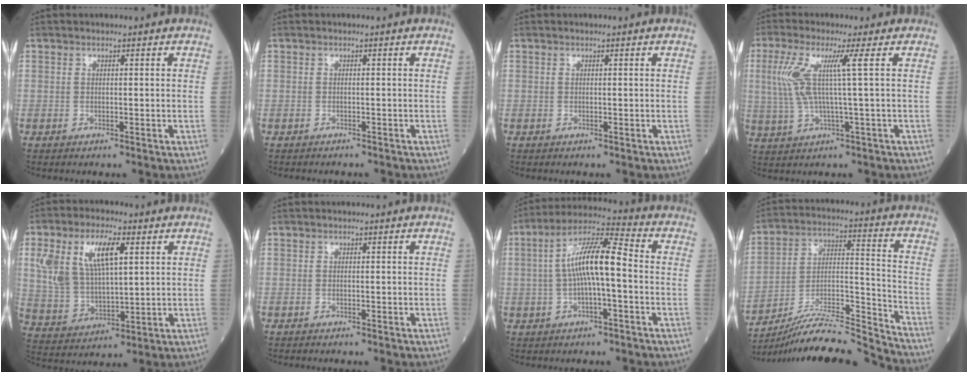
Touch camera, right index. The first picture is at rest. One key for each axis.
{"total": 2.4, "fx": -2.2, "fy": 0.8, "fz": 0.4, "tx": -0.005, "ty": -0.001, "tz": -0.029}
{"total": 0.0}
{"total": 7.0, "fx": 1.8, "fy": -0.5, "fz": 6.8, "tx": -0.161, "ty": 0.011, "tz": 0.040}
{"total": 12.3, "fx": 4.6, "fy": 5.0, "fz": 10.2, "tx": -0.228, "ty": 0.025, "tz": 0.097}
{"total": 1.0, "fx": -0.9, "fy": 0.0, "fz": 0.4, "tx": -0.003, "ty": 0.000, "tz": -0.013}
{"total": 10.1, "fx": -0.4, "fy": 1.8, "fz": 10.0, "tx": -0.188, "ty": 0.028, "tz": -0.012}
{"total": 18.0, "fx": -17.3, "fy": -2.0, "fz": 4.4, "tx": -0.073, "ty": 0.021, "tz": -0.296}